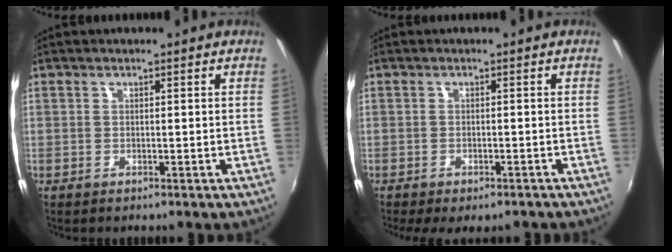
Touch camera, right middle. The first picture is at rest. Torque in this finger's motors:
{"motor_torque": [1.17, -0.97, 0.23, 0.07]}